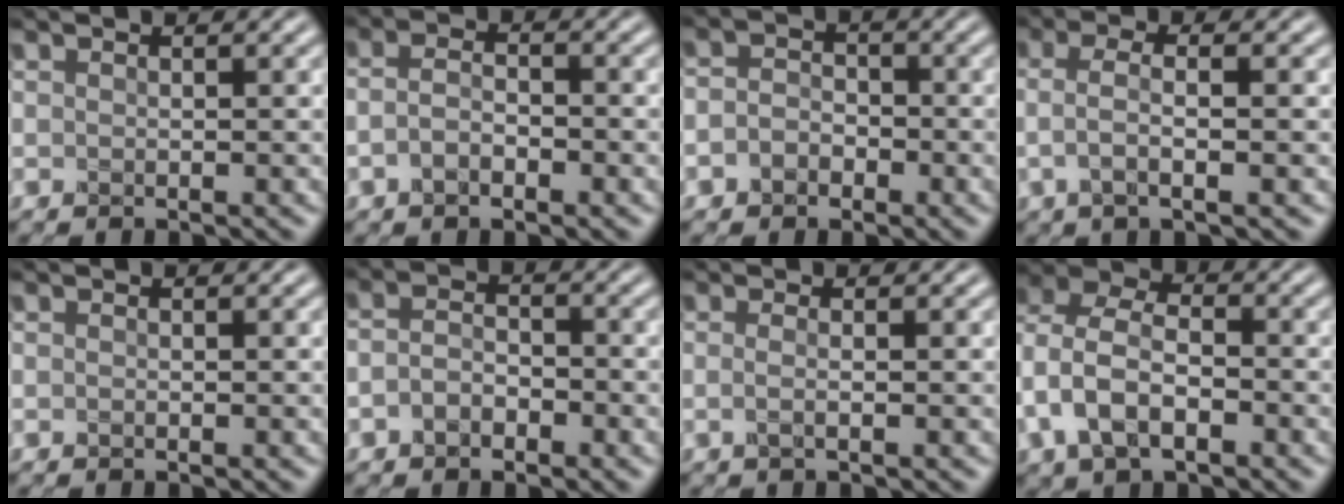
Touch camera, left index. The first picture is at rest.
{"total": 2.4, "force": [-1.1, 1.0, 1.9], "torque": [-0.042, 0.004, -0.022]}
{"total": 2.0, "force": [-1.0, 1.6, 0.7], "torque": [-0.013, 0.007, -0.025]}
{"total": 3.1, "force": [-0.2, 1.0, 2.9], "torque": [-0.056, 0.004, -0.007]}
{"total": 0.0}
{"total": 2.0, "force": [-1.1, 1.2, 1.3], "torque": [-0.030, 0.006, -0.024]}
{"total": 1.4, "force": [-0.1, 0.6, 1.2], "torque": [-0.016, 0.001, -0.013]}
{"total": 6.9, "force": [-1.3, 5.1, 4.6], "torque": [-0.106, 0.007, -0.035]}